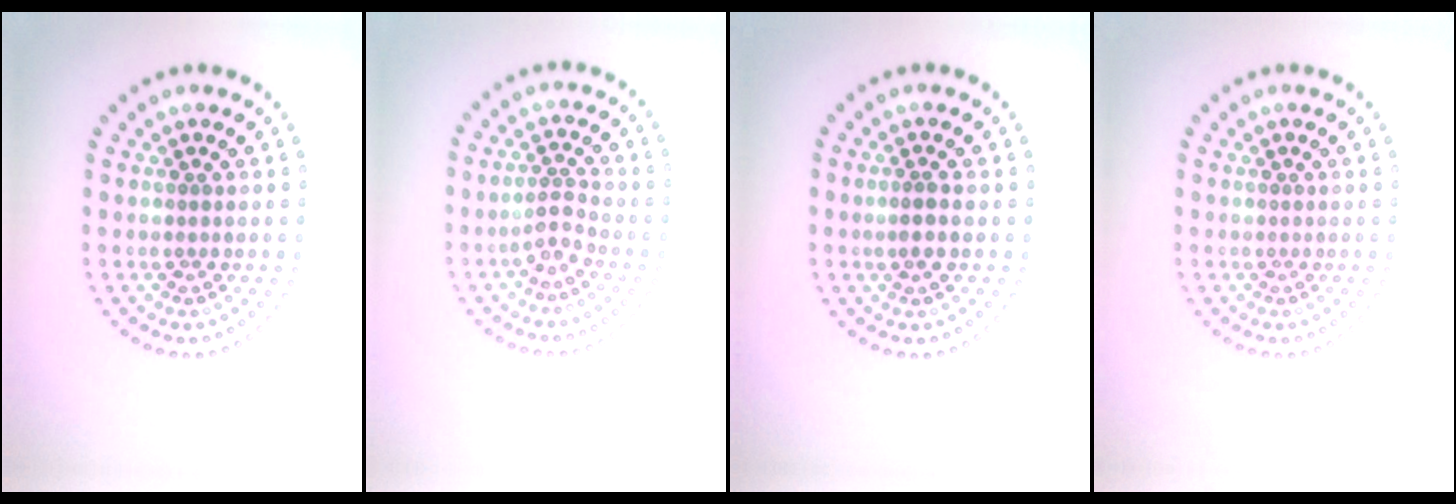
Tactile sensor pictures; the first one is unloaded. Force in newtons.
{"total": 1.9, "press": 1.4, "slide": 1.3}
{"total": 1.5, "press": 1.4, "slide": 0.7}
{"total": 0.0}